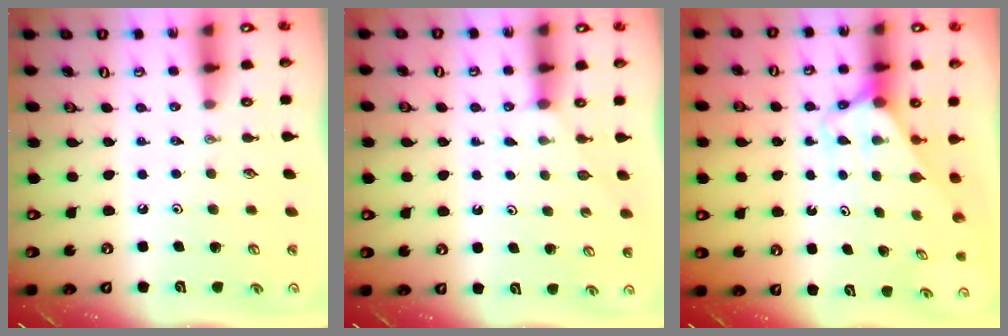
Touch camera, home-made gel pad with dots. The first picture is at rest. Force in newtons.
{"total": 1.7, "press": 1.7, "slide": 0.2}
{"total": 2.8, "press": 2.8, "slide": 0.1}